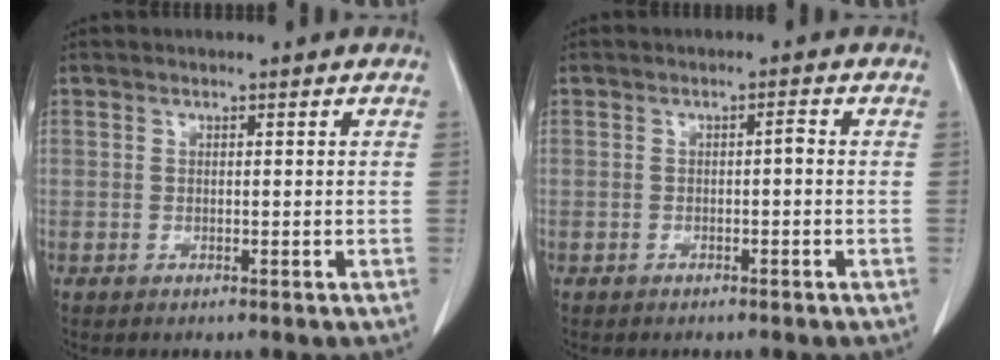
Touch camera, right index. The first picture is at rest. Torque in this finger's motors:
{"motor_torque": [0.12, -0.09, 0.00, 0.00]}